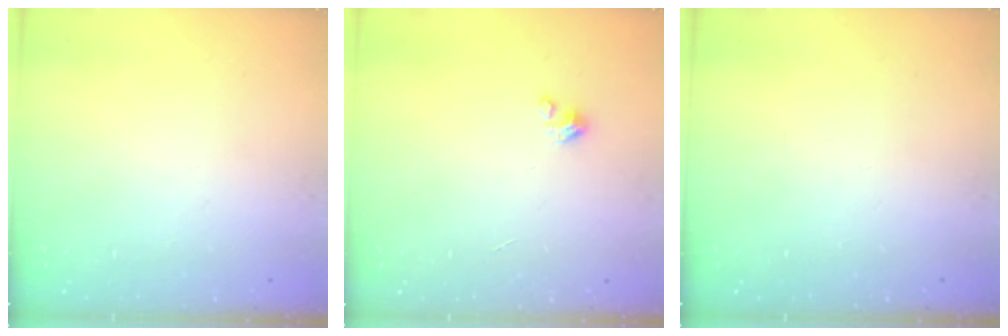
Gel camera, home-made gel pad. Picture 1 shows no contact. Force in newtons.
{"total": 2.0, "press": 1.9, "slide": 0.3}
{"total": 0.0}